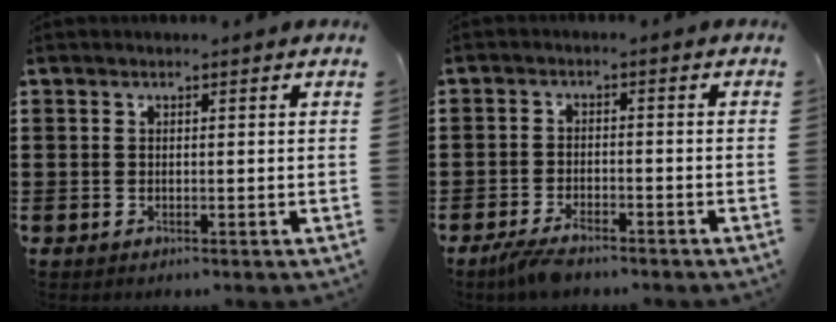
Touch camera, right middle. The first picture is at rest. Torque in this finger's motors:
{"motor_torque": [0.13, -0.15, -0.13, -0.01]}